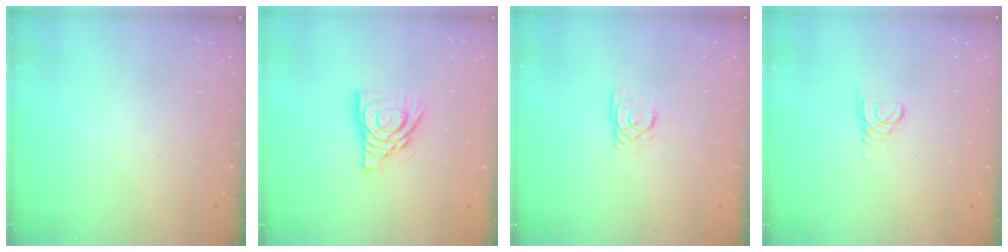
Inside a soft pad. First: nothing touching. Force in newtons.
{"total": 12.9, "press": 12.8, "slide": 1.6}
{"total": 2.4, "press": 2.4, "slide": 0.2}
{"total": 1.5, "press": 1.5, "slide": 0.1}